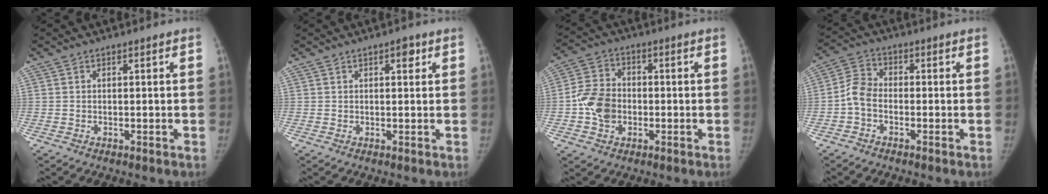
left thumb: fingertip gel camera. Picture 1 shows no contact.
{"total": 2.0, "force": [1.0, 0.9, 1.5], "torque": [-0.012, -0.001, 0.012]}
{"total": 8.3, "force": [-1.5, 6.4, 5.1], "torque": [-0.083, 0.017, -0.037]}
{"total": 5.1, "force": [-1.4, 3.5, 3.4], "torque": [-0.062, 0.017, -0.040]}